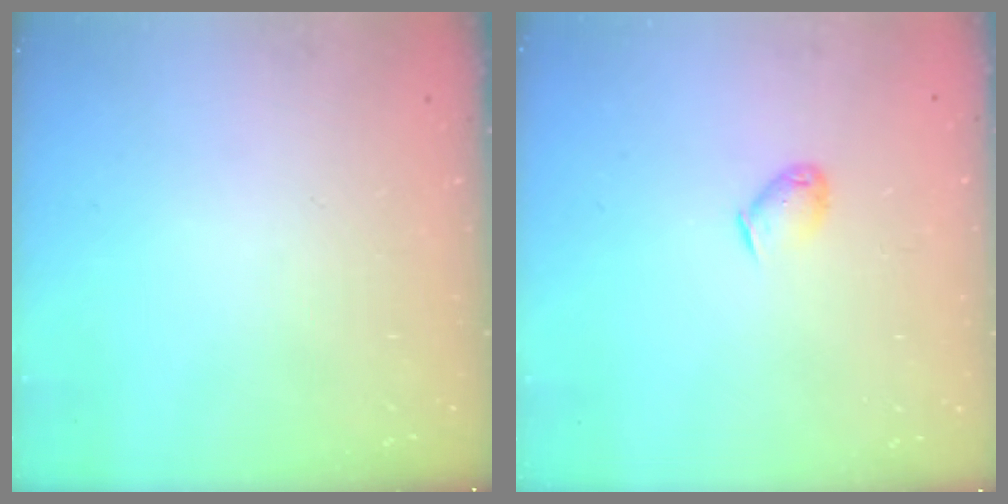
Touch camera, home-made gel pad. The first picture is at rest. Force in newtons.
{"total": 3.9, "press": 3.9, "slide": 0.6}